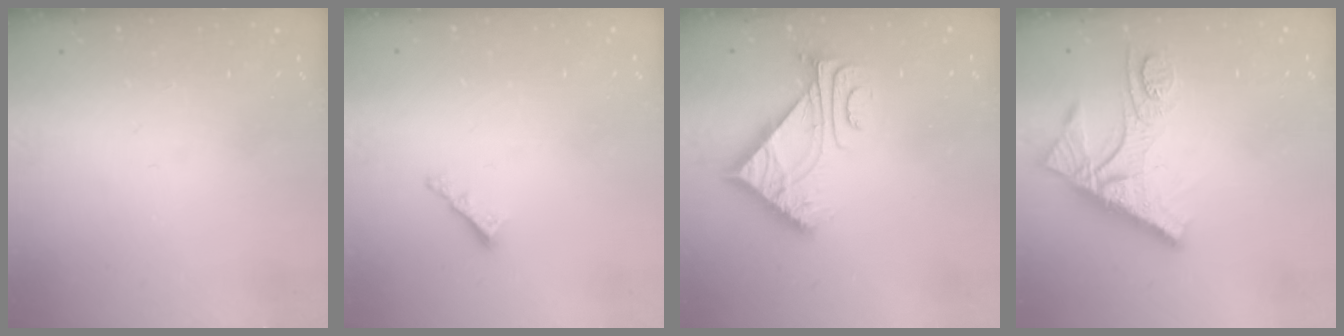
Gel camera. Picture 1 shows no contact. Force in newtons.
{"total": 3.5, "press": 3.5, "slide": 0.3}
{"total": 6.1, "press": 6.1, "slide": 0.7}
{"total": 10.7, "press": 10.6, "slide": 1.1}